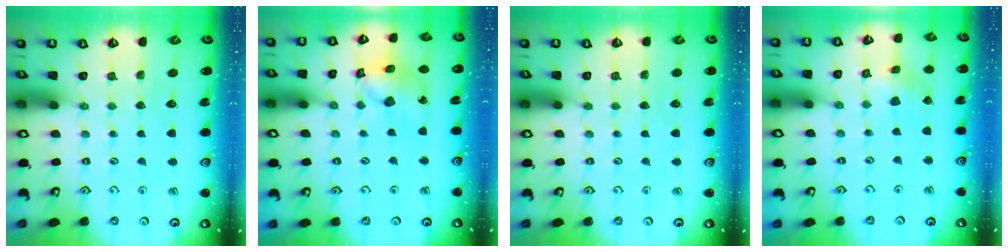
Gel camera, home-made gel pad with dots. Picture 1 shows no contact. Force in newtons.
{"total": 11.7, "press": 11.6, "slide": 1.6}
{"total": 0.0}
{"total": 2.2, "press": 2.2, "slide": 0.2}